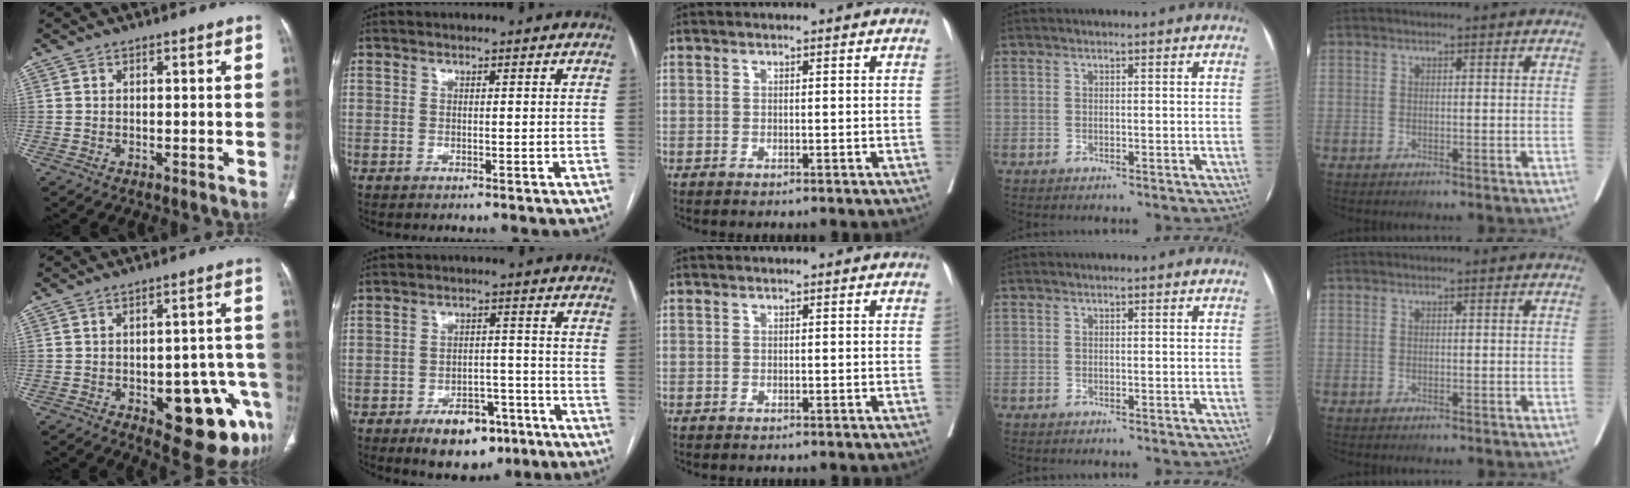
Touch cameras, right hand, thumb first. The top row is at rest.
{"thumb": {"total": 16.3, "force": [-6.5, 7.0, 13.2], "torque": [-0.115, 0.042, -0.065]}, "index": {"total": 8.9, "force": [-5.4, 4.9, 5.1], "torque": [-0.070, 0.008, -0.077]}}